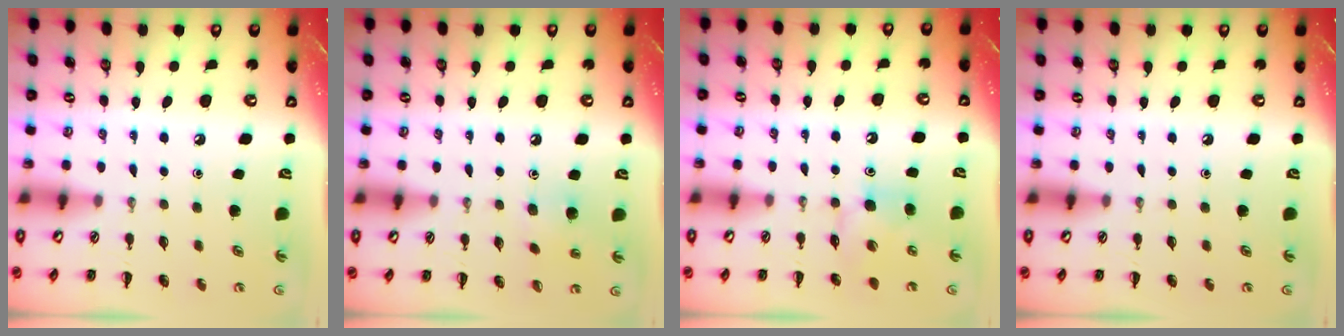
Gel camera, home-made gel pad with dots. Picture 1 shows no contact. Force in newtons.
{"total": 5.7, "press": 5.6, "slide": 1.4}
{"total": 5.4, "press": 5.2, "slide": 1.5}
{"total": 0.0}